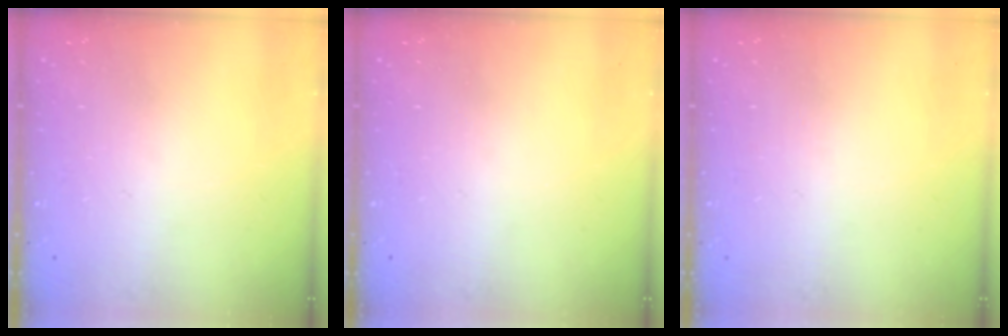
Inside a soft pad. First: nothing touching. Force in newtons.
{"total": 0.0}
{"total": 0.0}